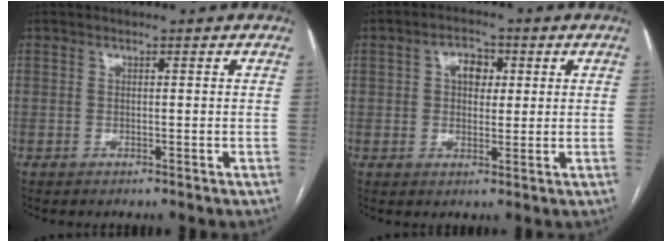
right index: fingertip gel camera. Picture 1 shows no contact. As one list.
[{"total": 4.8, "force": [1.1, 3.2, 3.3], "torque": [-0.057, 0.019, 0.021]}]